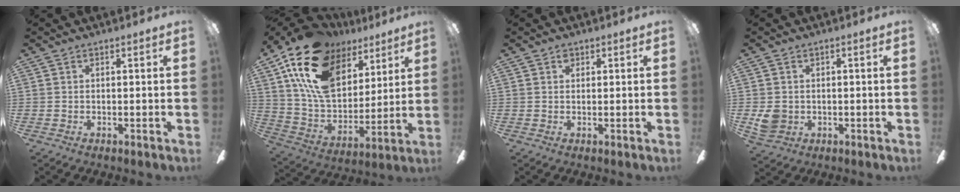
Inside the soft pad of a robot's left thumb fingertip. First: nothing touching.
{"total": 21.4, "force": [11.9, 12.9, 12.2], "torque": [-0.234, -0.058, 0.218]}
{"total": 1.5, "force": [0.8, 1.0, 0.7], "torque": [-0.008, 0.000, 0.013]}
{"total": 4.4, "force": [0.0, 3.9, 2.0], "torque": [-0.036, 0.004, 0.003]}